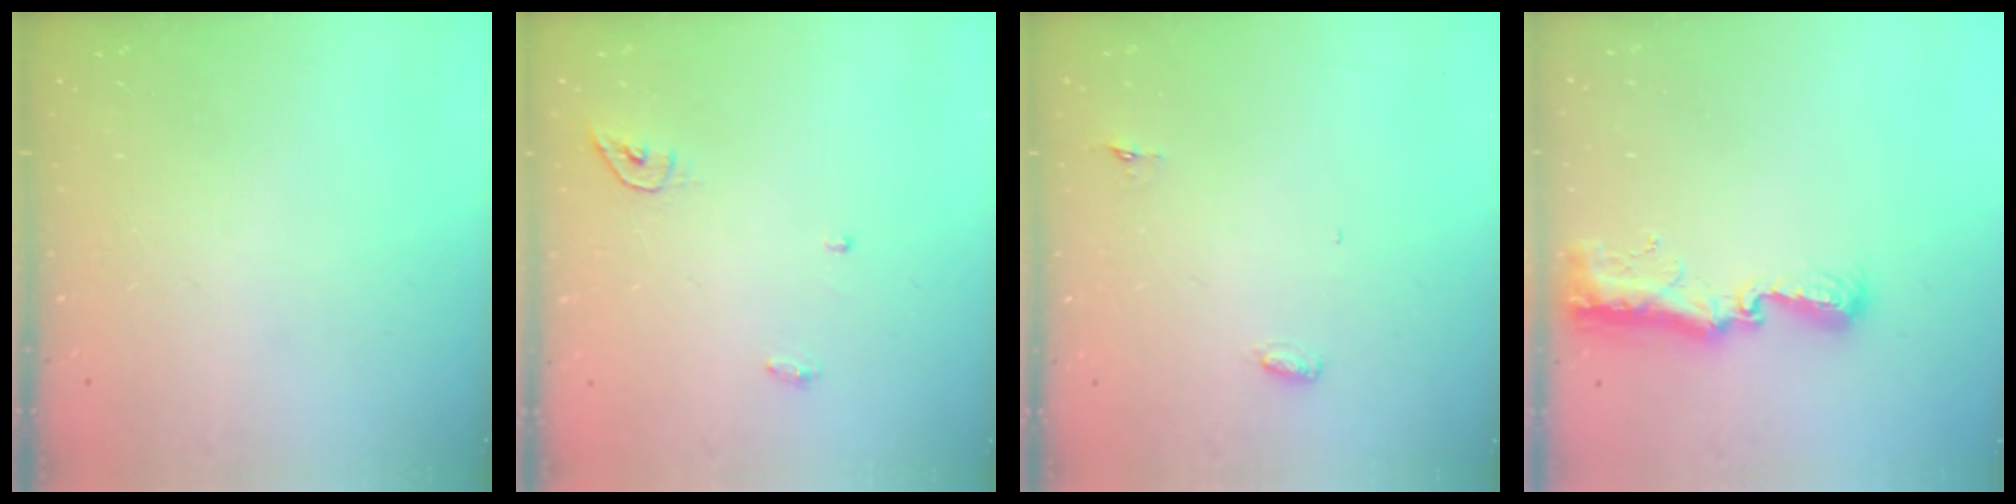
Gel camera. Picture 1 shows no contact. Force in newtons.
{"total": 4.5, "press": 4.5, "slide": 0.2}
{"total": 3.0, "press": 2.8, "slide": 0.9}
{"total": 12.8, "press": 11.4, "slide": 5.9}